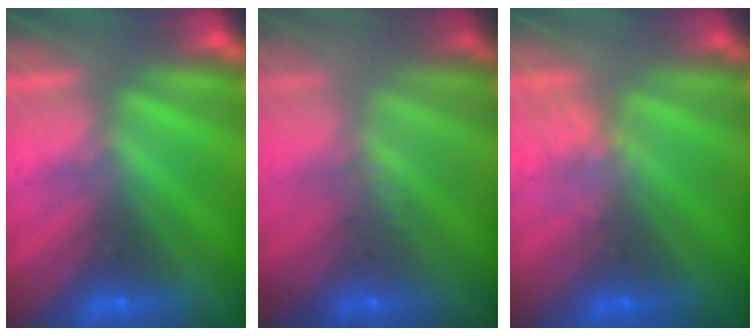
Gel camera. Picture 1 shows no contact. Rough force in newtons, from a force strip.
{"total": 2.5}
{"total": 2.3}